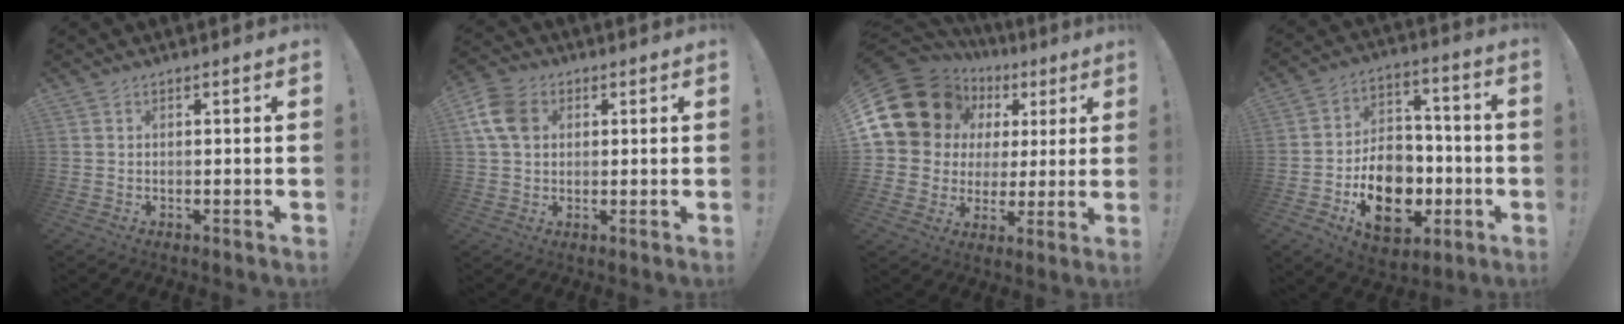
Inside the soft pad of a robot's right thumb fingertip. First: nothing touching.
{"total": 10.3, "force": [2.7, 7.9, 5.9], "torque": [-0.115, 0.007, 0.057]}
{"total": 17.3, "force": [8.4, 12.9, 7.9], "torque": [-0.126, -0.049, 0.179]}
{"total": 17.9, "force": [-6.0, 13.2, 10.5], "torque": [-0.150, 0.041, -0.087]}